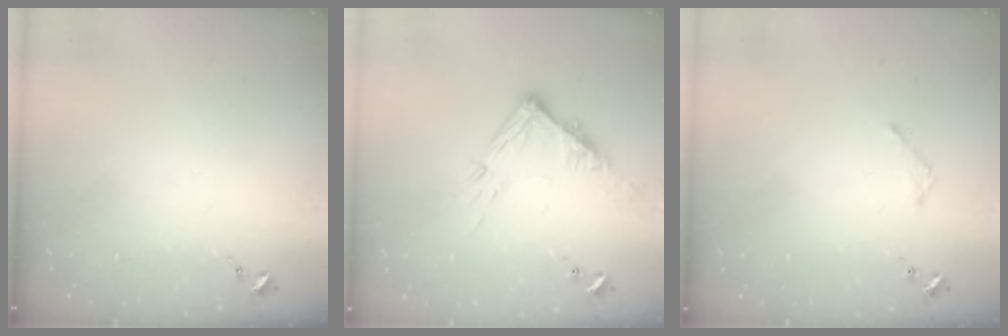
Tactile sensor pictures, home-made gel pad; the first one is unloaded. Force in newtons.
{"total": 12.1, "press": 12.1, "slide": 1.2}
{"total": 2.1, "press": 2.1, "slide": 0.2}